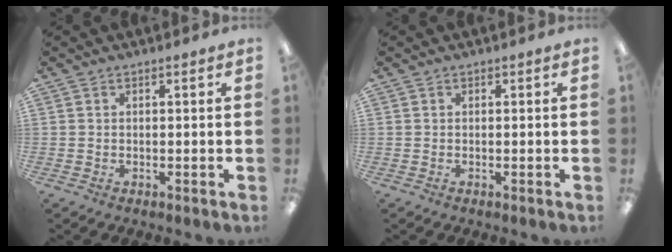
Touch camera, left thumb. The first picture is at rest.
{"total": 0.0}